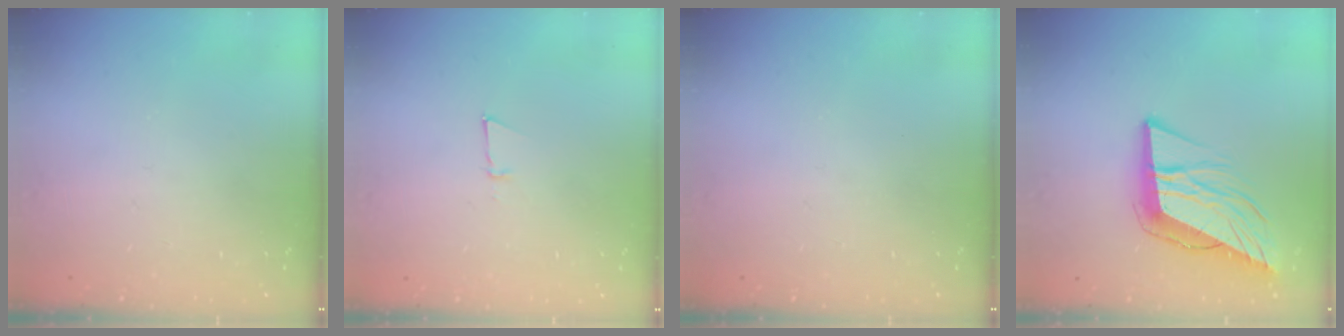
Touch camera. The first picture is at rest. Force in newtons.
{"total": 3.3, "press": 3.3, "slide": 0.6}
{"total": 0.0}
{"total": 12.7, "press": 12.2, "slide": 3.4}